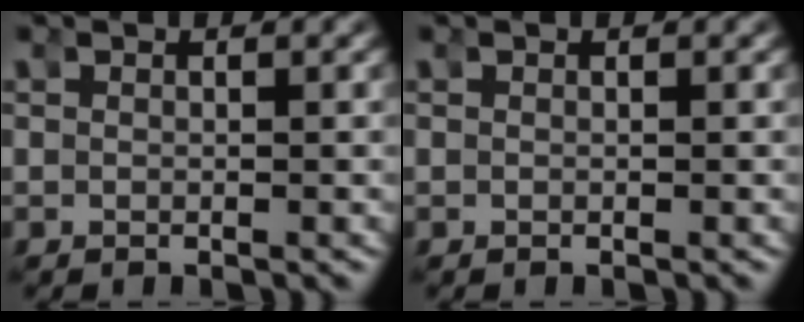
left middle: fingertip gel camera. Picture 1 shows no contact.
{"total": 0.0}